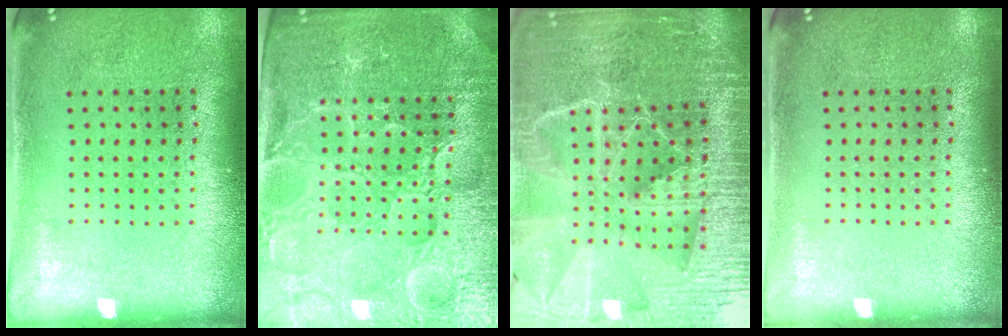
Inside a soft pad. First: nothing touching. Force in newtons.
{"total": 5.2, "press": 4.9, "slide": 1.8}
{"total": 6.3, "press": 5.5, "slide": 3.2}
{"total": 0.0}